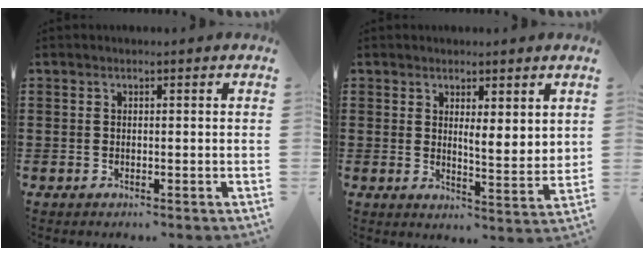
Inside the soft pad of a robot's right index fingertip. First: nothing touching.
{"total": 3.2, "force": [2.5, 0.9, 1.8], "torque": [-0.036, -0.006, 0.042]}